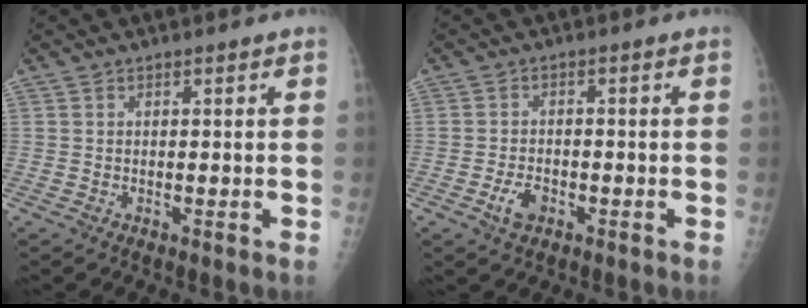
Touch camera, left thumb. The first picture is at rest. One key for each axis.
{"total": 3.6, "fx": -1.8, "fy": 2.2, "fz": 2.3, "tx": -0.038, "ty": 0.010, "tz": -0.031}